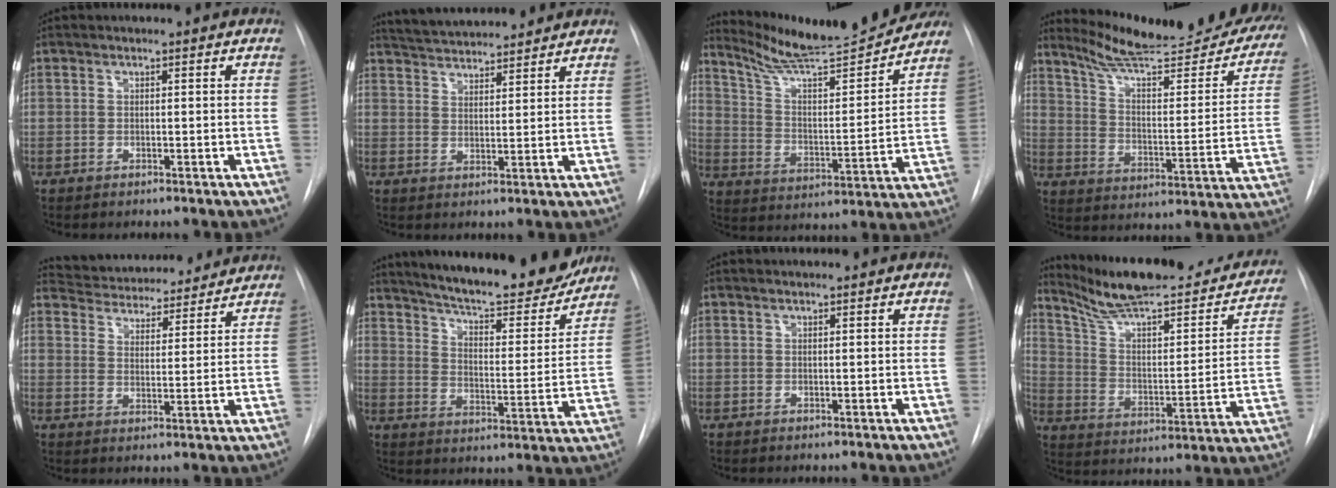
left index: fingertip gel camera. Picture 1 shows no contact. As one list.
[{"total": 10.1, "force": [9.5, 1.5, 3.1], "torque": [-0.054, 0.017, 0.147]}, {"total": 18.4, "force": [17.1, 0.5, 6.7], "torque": [-0.113, -0.038, 0.262]}, {"total": 25.8, "force": [22.6, 4.1, 11.8], "torque": [-0.163, -0.072, 0.294]}, {"total": 16.9, "force": [15.8, 4.1, 4.3], "torque": [-0.067, 0.011, 0.218]}, {"total": 22.7, "force": [20.0, 3.8, 10.0], "torque": [-0.155, -0.044, 0.270]}, {"total": 0.0}, {"total": 26.5, "force": [22.2, 5.4, 13.5], "torque": [-0.190, -0.034, 0.309]}]